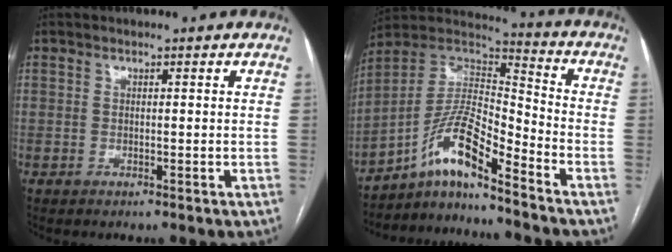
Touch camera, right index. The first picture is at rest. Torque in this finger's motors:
{"motor_torque": [0.44, -0.37, 0.00, 0.00]}